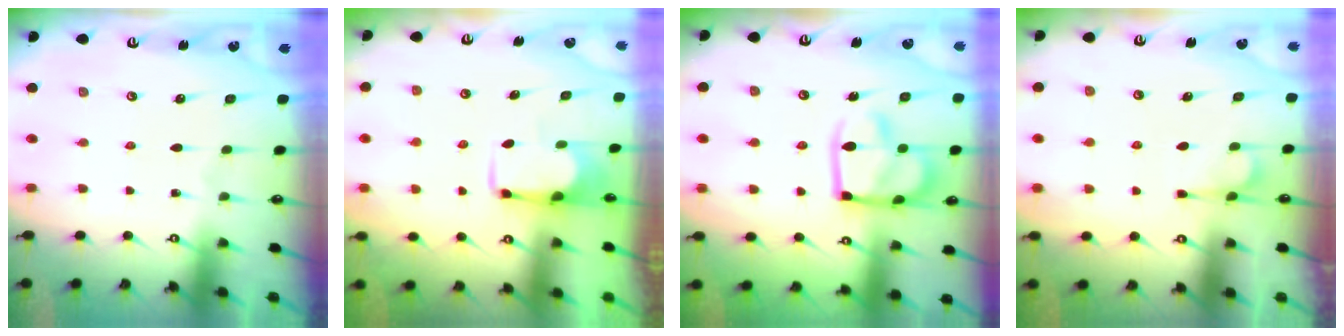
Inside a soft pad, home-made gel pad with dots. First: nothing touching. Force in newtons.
{"total": 1.7, "press": 1.6, "slide": 0.7}
{"total": 14.7, "press": 14.6, "slide": 1.6}
{"total": 1.9, "press": 1.4, "slide": 1.2}